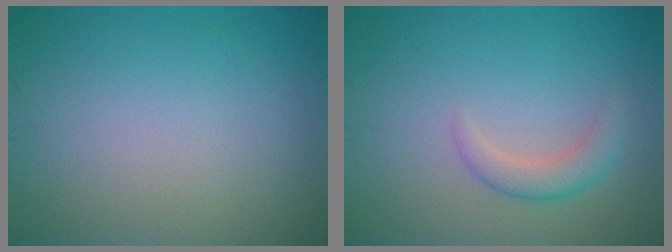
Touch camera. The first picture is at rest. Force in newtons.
{"total": 2.3, "press": 2.2, "slide": 0.2}